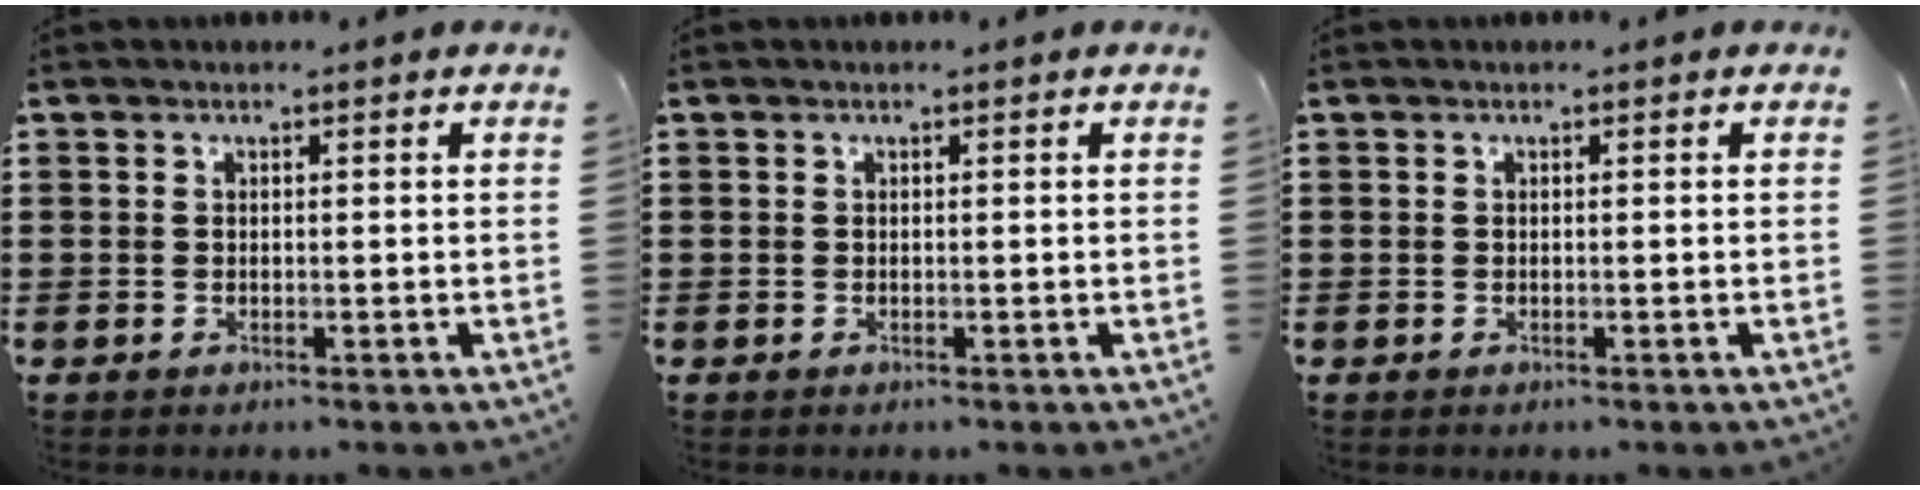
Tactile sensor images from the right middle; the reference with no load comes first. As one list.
[{"total": 0.0}, {"total": 0.0}]